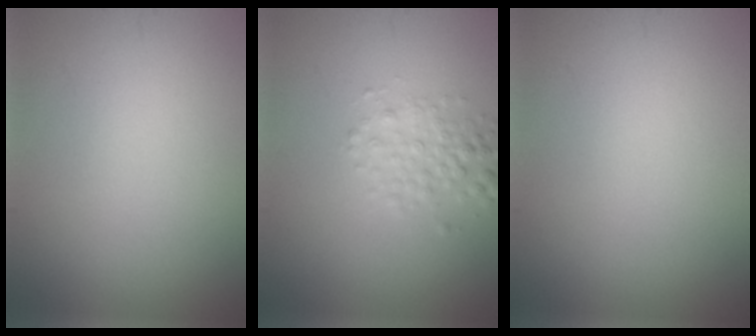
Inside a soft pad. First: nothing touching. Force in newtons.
{"total": 2.4, "press": 2.4, "slide": 0.1}
{"total": 0.0}